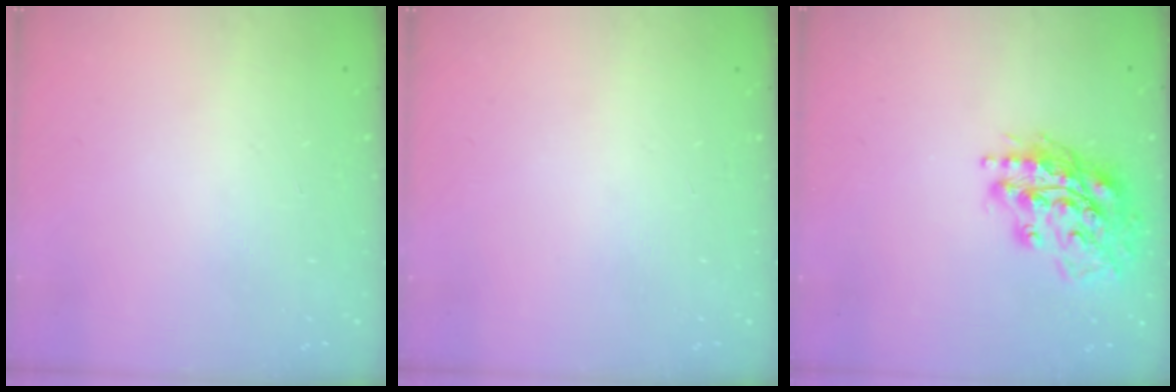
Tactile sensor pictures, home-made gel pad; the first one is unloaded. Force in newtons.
{"total": 0.0}
{"total": 18.0, "press": 17.8, "slide": 2.5}